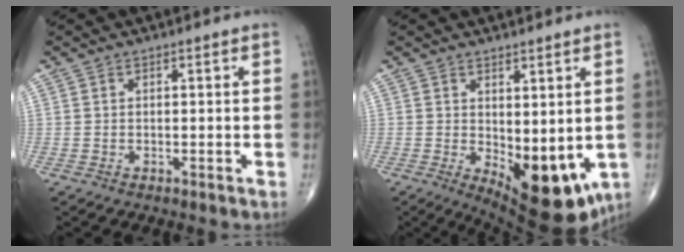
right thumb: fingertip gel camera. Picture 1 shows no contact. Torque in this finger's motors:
{"motor_torque": [-0.43, 1.20, 0.79, 0.45, 0.30]}